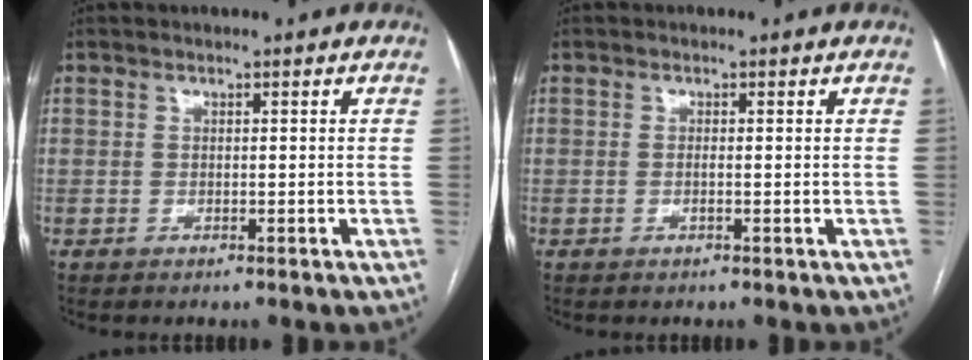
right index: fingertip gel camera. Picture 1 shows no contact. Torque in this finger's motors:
{"motor_torque": [-0.03, 0.28, -0.04, 0.00]}